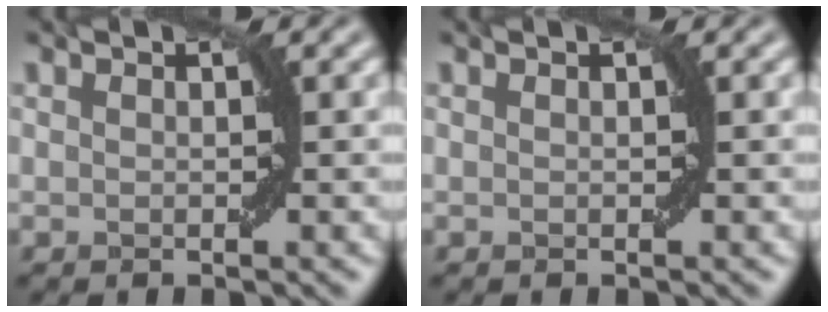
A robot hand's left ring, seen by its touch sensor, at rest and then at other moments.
{"total": 0.0}